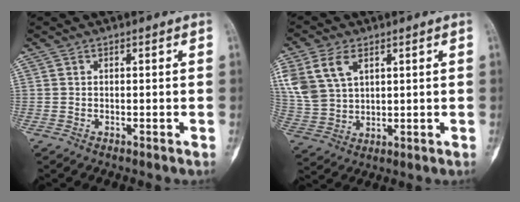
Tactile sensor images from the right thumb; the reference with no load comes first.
{"total": 11.7, "force": [5.2, 7.5, 7.4], "torque": [-0.152, -0.003, 0.115]}